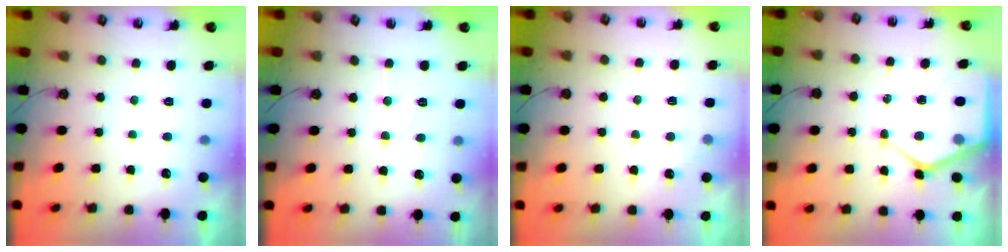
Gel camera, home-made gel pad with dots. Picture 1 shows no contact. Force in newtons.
{"total": 6.8, "press": 6.7, "slide": 0.6}
{"total": 3.6, "press": 3.6, "slide": 0.5}
{"total": 9.2, "press": 9.2, "slide": 0.9}